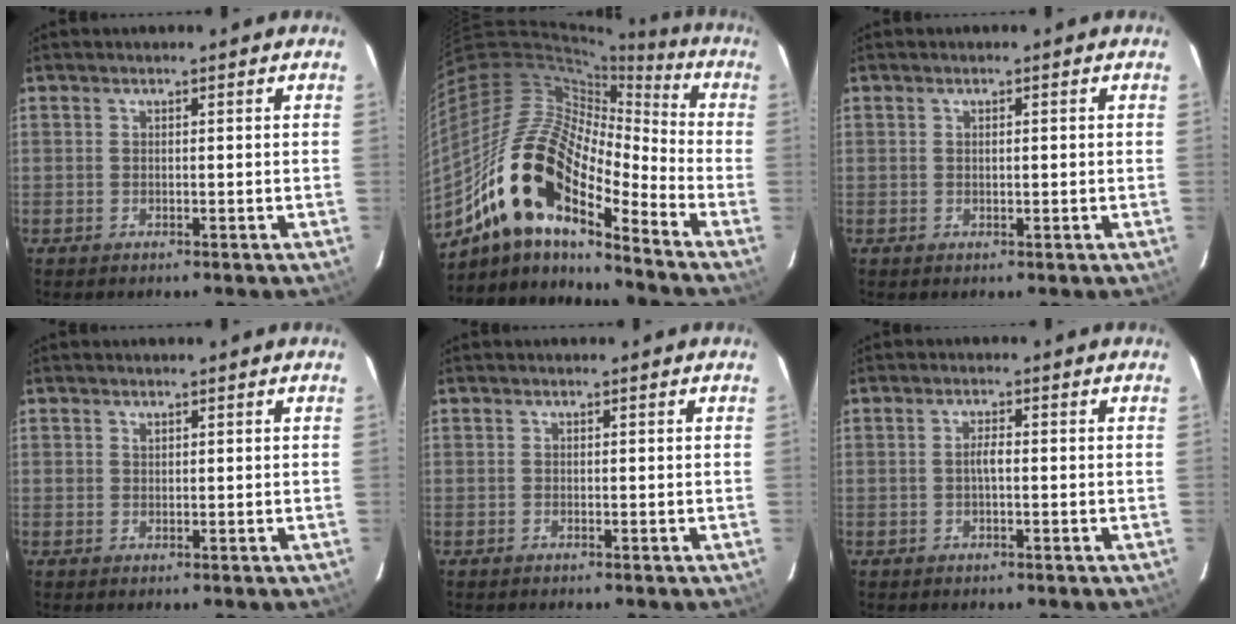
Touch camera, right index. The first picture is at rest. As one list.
[{"total": 21.7, "force": [-13.2, 7.8, 15.3], "torque": [-0.272, -0.019, -0.268]}, {"total": 1.0, "force": [0.1, 0.3, 0.9], "torque": [-0.016, 0.003, 0.002]}, {"total": 0.6, "force": [0.4, 0.4, 0.1], "torque": [-0.002, 0.001, 0.007]}, {"total": 0.0}, {"total": 1.7, "force": [-0.3, 0.3, 1.6], "torque": [-0.032, 0.006, -0.007]}]